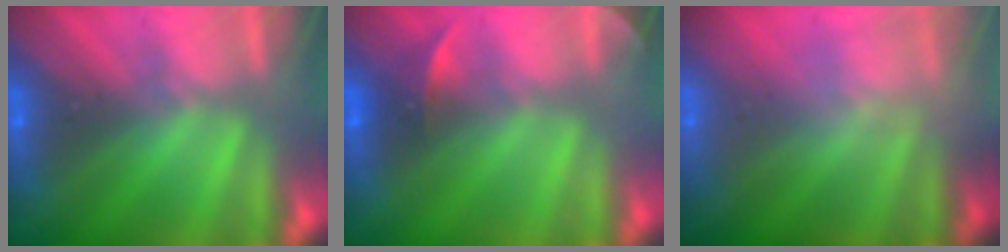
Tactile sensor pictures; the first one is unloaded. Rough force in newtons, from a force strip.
{"total": 2.3}
{"total": 2.3}